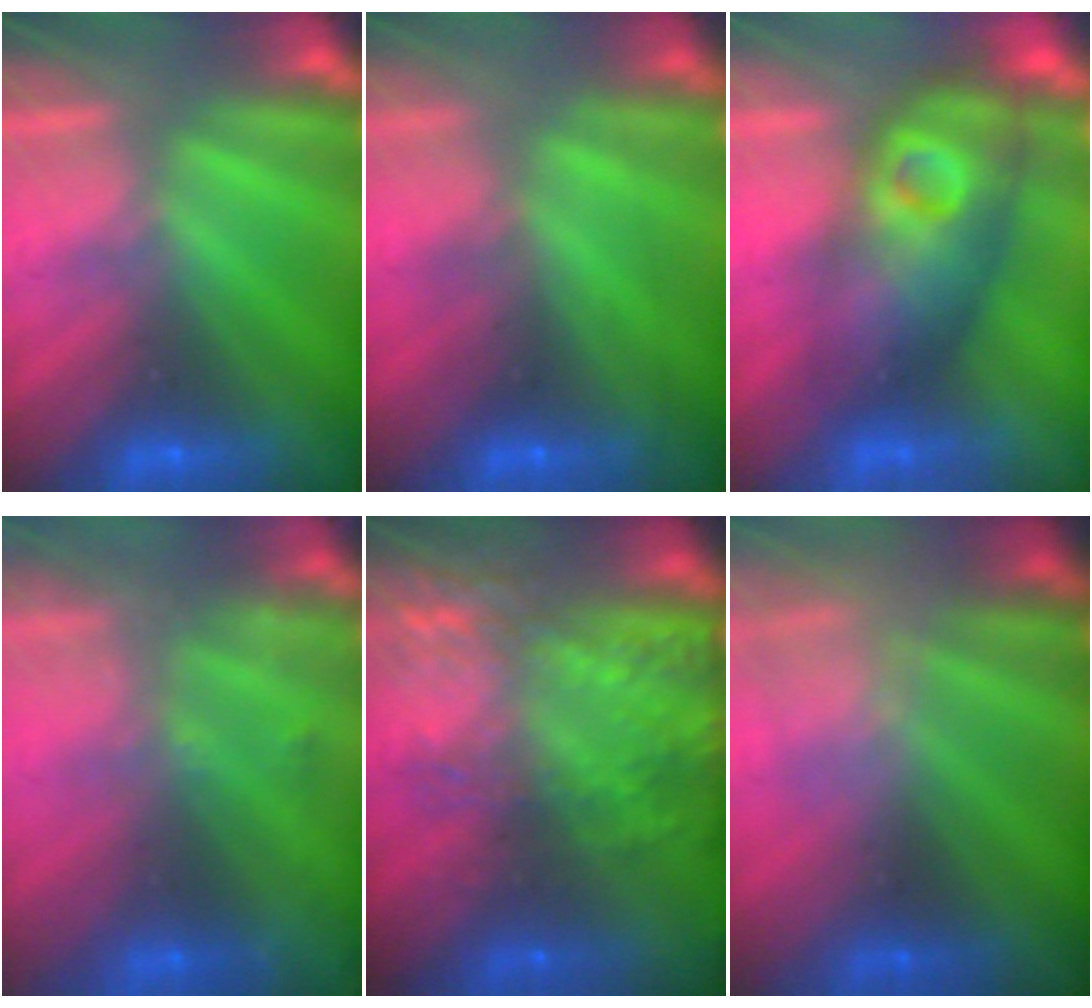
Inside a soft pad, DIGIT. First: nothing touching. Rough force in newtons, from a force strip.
{"total": 2.2}
{"total": 3.9}
{"total": 2.0}
{"total": 6.6}
{"total": 2.2}